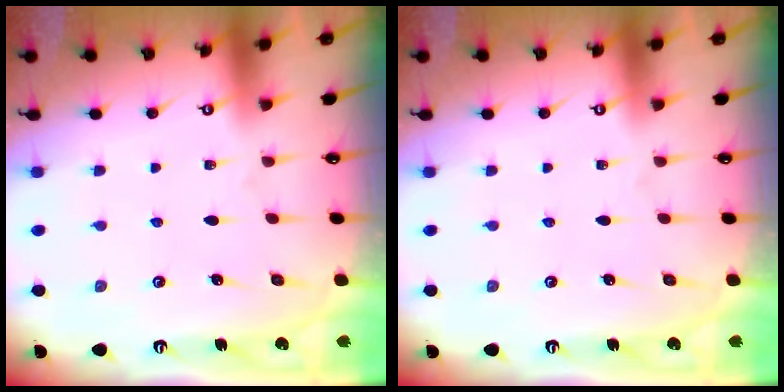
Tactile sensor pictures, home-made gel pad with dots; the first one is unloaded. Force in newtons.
{"total": 0.0}